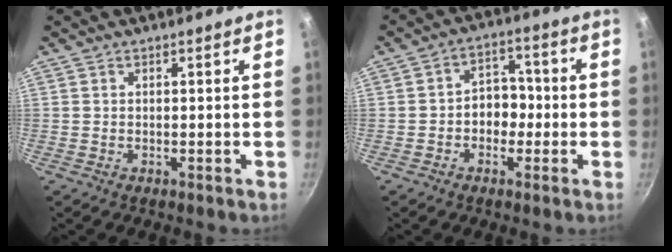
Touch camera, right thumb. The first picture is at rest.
{"total": 6.7, "force": [-1.1, 5.2, 4.1], "torque": [-0.012, 0.023, -0.025]}